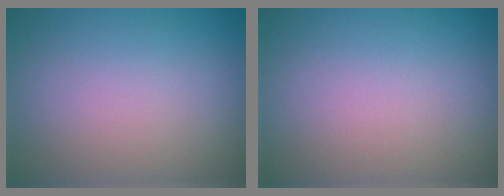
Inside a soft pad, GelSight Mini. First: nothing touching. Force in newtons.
{"total": 0.0}